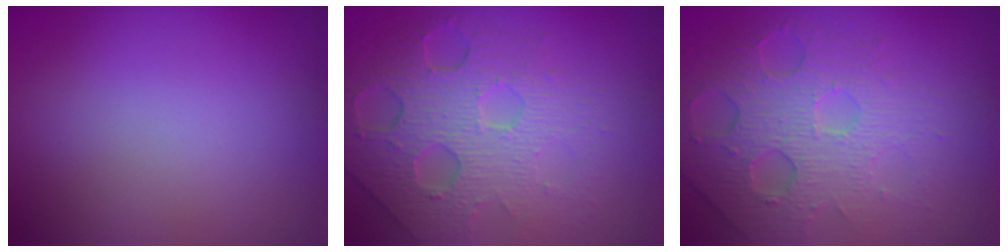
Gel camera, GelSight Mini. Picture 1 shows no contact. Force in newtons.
{"total": 7.3, "press": 5.1, "slide": 5.2}
{"total": 6.3, "press": 4.7, "slide": 4.2}